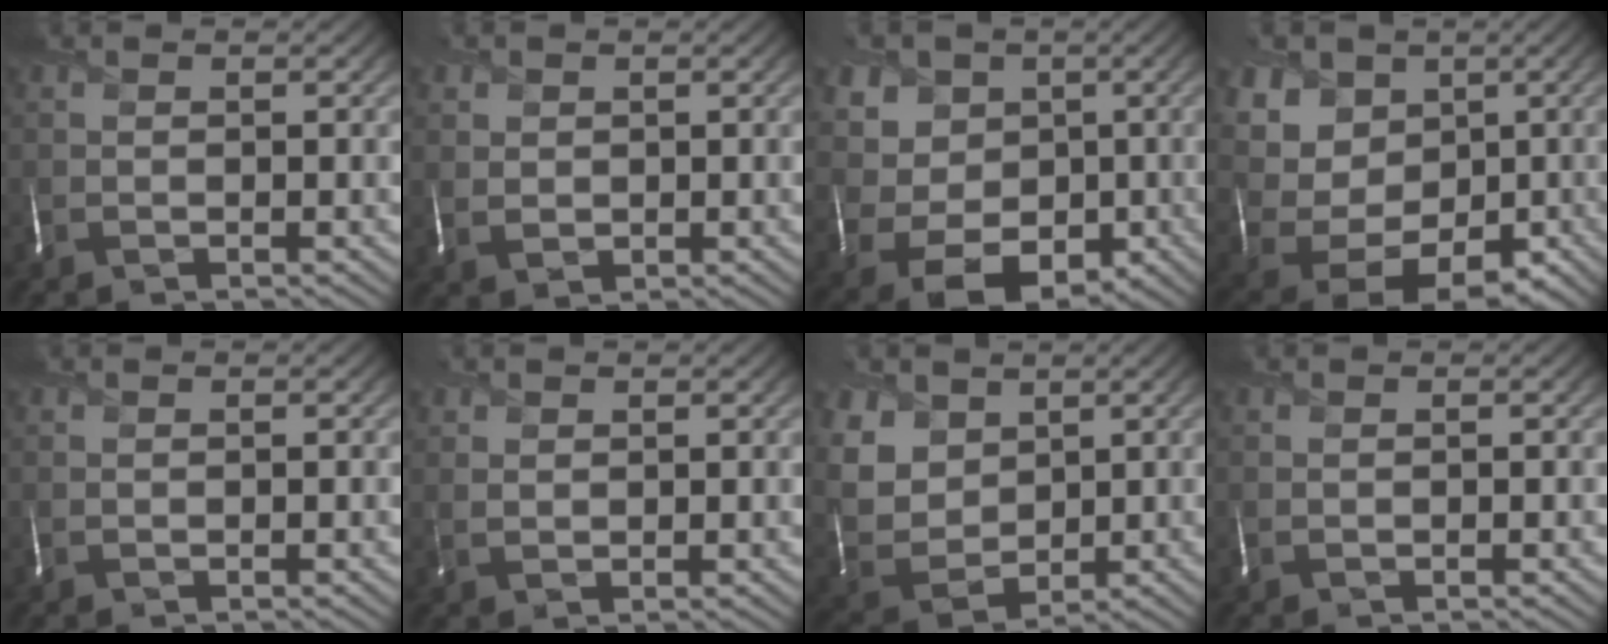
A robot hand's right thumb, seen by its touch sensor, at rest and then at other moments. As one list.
[{"total": 2.8, "force": [1.3, 2.3, 1.1], "torque": [-0.027, 0.000, 0.028]}, {"total": 9.6, "force": [0.6, 8.4, 4.7], "torque": [-0.123, -0.015, 0.012]}, {"total": 12.7, "force": [3.3, 10.3, 6.7], "torque": [-0.192, 0.011, 0.071]}, {"total": 0.7, "force": [0.7, 0.1, 0.0], "torque": [0.000, 0.001, 0.018]}, {"total": 1.9, "force": [1.8, 0.7, 0.3], "torque": [-0.007, 0.002, 0.043]}, {"total": 9.9, "force": [5.0, 6.7, 5.2], "torque": [-0.170, 0.014, 0.104]}, {"total": 0.7, "force": [0.7, -0.2, -0.1], "torque": [0.005, 0.001, 0.018]}]